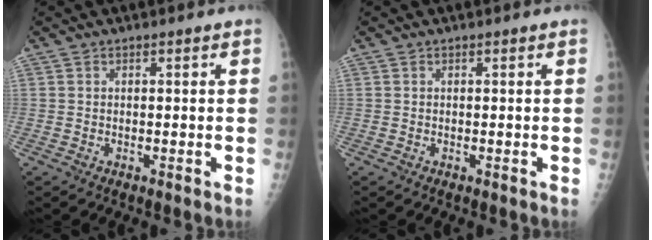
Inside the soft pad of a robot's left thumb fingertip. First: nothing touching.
{"total": 0.0}